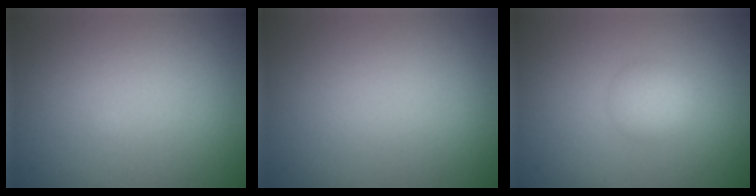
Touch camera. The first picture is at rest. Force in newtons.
{"total": 0.0}
{"total": 2.0, "press": 2.0, "slide": 0.1}